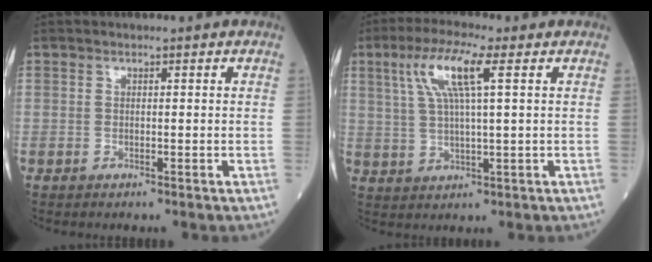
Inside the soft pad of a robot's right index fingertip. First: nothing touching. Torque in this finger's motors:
{"motor_torque": [1.23, 0.60, 0.57, 0.18]}